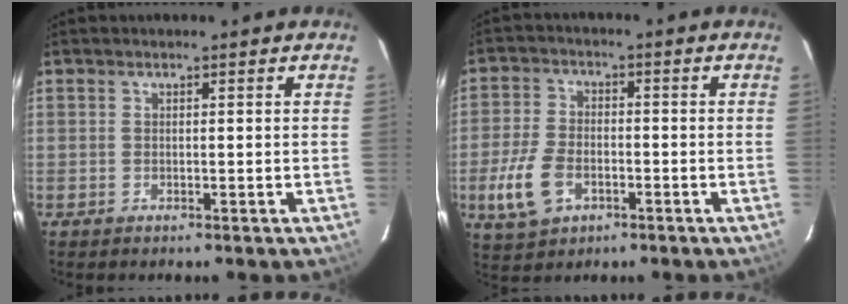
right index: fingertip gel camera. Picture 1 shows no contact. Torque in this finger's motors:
{"motor_torque": [0.54, -0.56, -0.28, -0.11]}